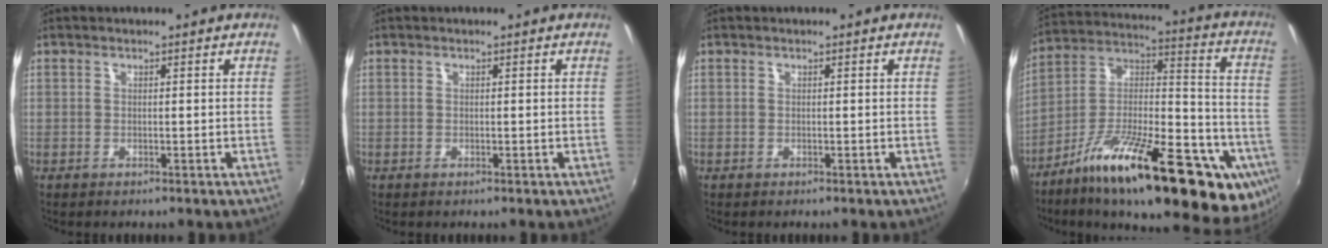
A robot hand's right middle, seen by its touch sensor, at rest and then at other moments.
{"total": 0.0}
{"total": 0.0}
{"total": 31.9, "force": [-16.2, 9.5, 25.7], "torque": [-0.366, -0.004, -0.254]}